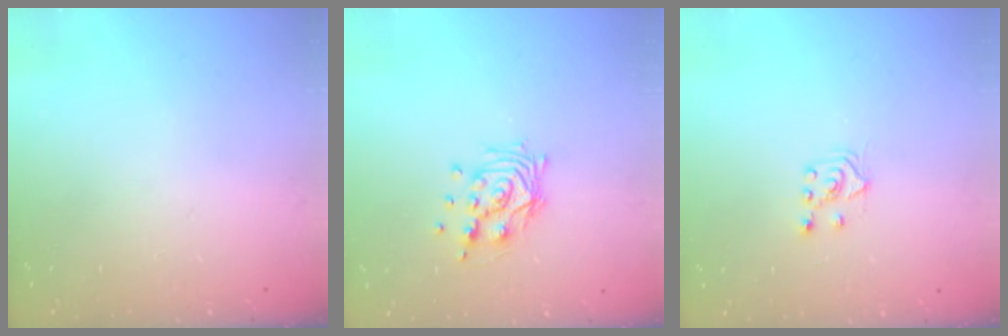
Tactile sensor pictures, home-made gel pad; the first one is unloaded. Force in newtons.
{"total": 10.6, "press": 10.5, "slide": 1.0}
{"total": 3.8, "press": 3.8, "slide": 0.5}